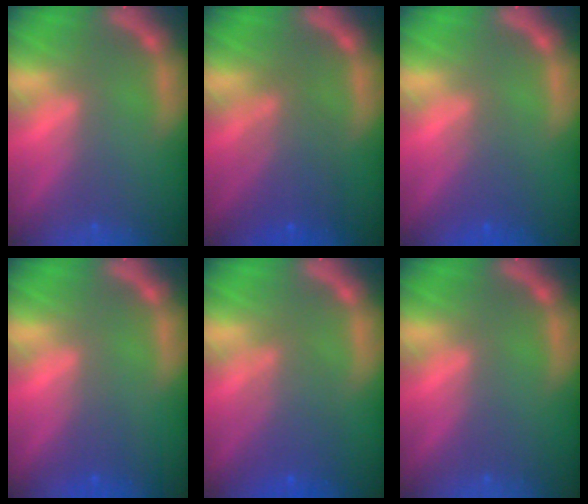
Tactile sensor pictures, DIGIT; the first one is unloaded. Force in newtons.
{"total": 5.0}
{"total": 2.5}
{"total": 1.5}
{"total": 4.6}
{"total": 0.0}